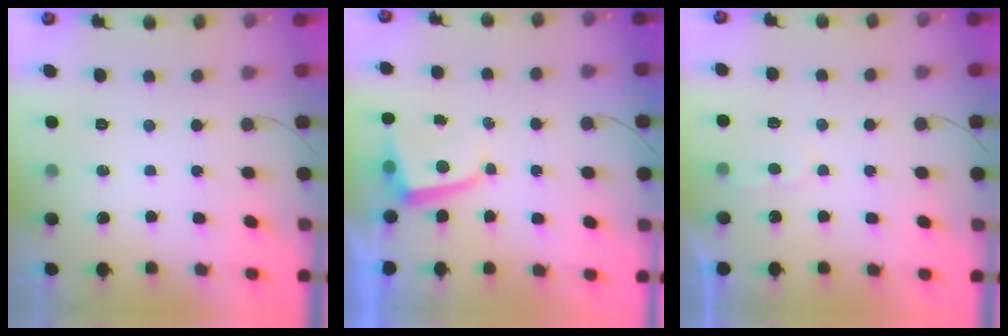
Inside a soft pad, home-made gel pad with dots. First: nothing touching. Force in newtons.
{"total": 2.6, "press": 2.6, "slide": 0.4}
{"total": 2.5, "press": 2.5, "slide": 0.3}